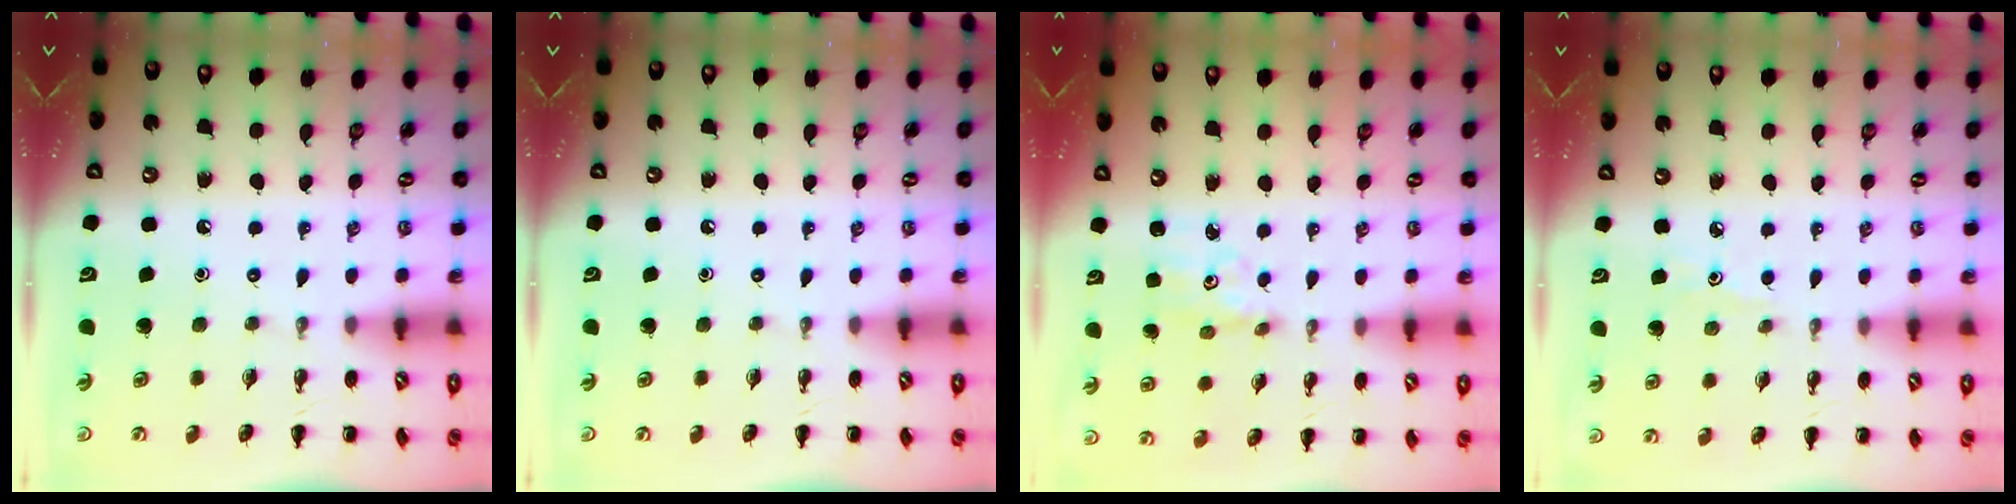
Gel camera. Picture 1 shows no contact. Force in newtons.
{"total": 0.0}
{"total": 2.4, "press": 2.3, "slide": 0.8}
{"total": 2.2, "press": 2.0, "slide": 0.9}